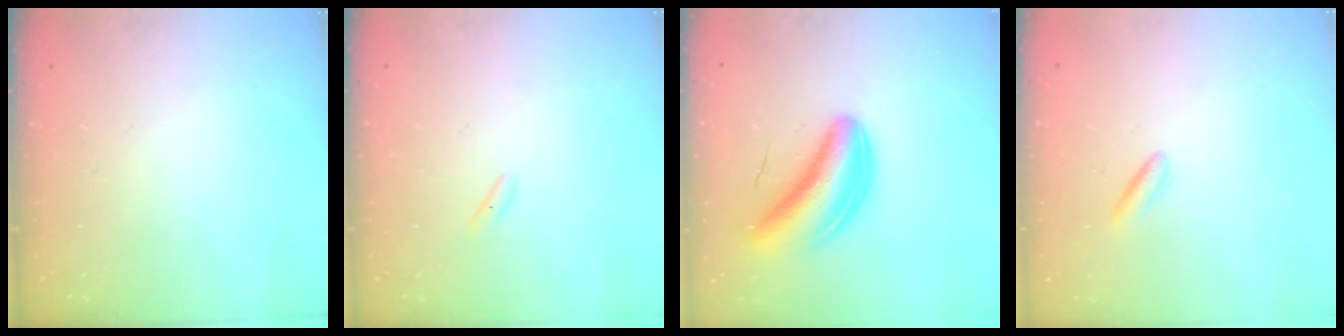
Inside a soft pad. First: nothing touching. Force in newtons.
{"total": 1.6, "press": 1.5, "slide": 0.6}
{"total": 7.9, "press": 7.5, "slide": 2.5}
{"total": 1.2, "press": 1.1, "slide": 0.5}